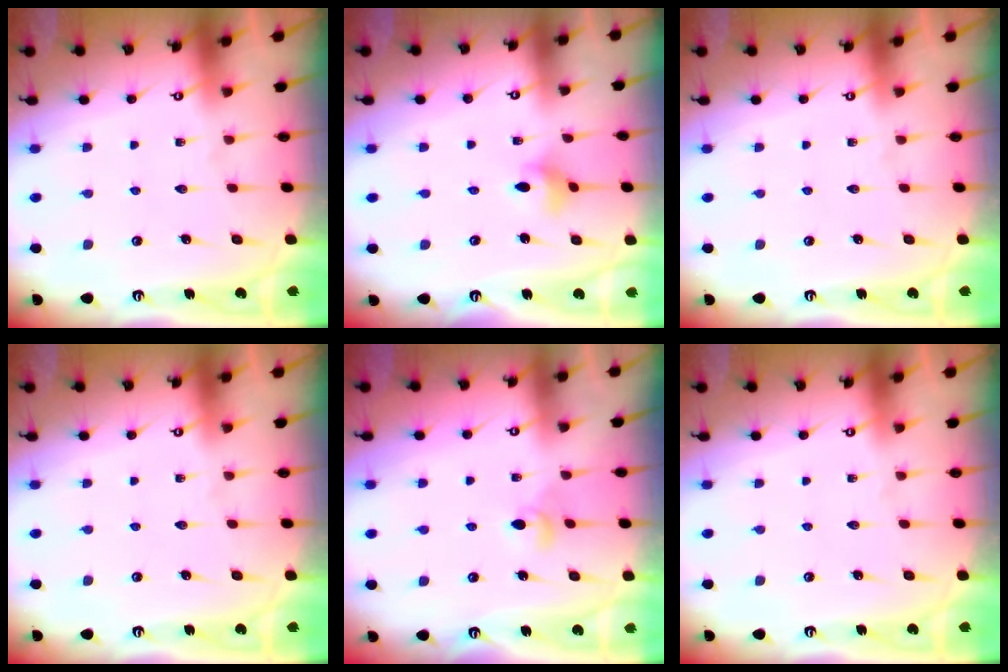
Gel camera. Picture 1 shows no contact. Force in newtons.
{"total": 3.8, "press": 3.8, "slide": 0.6}
{"total": 0.0}
{"total": 0.0}
{"total": 3.9, "press": 3.8, "slide": 0.7}
{"total": 0.0}